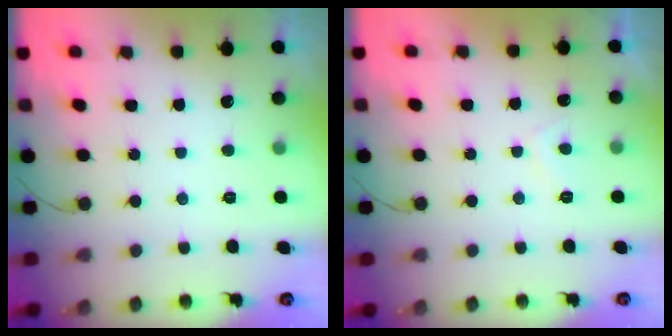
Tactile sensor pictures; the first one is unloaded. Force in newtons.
{"total": 2.3, "press": 2.3, "slide": 0.5}